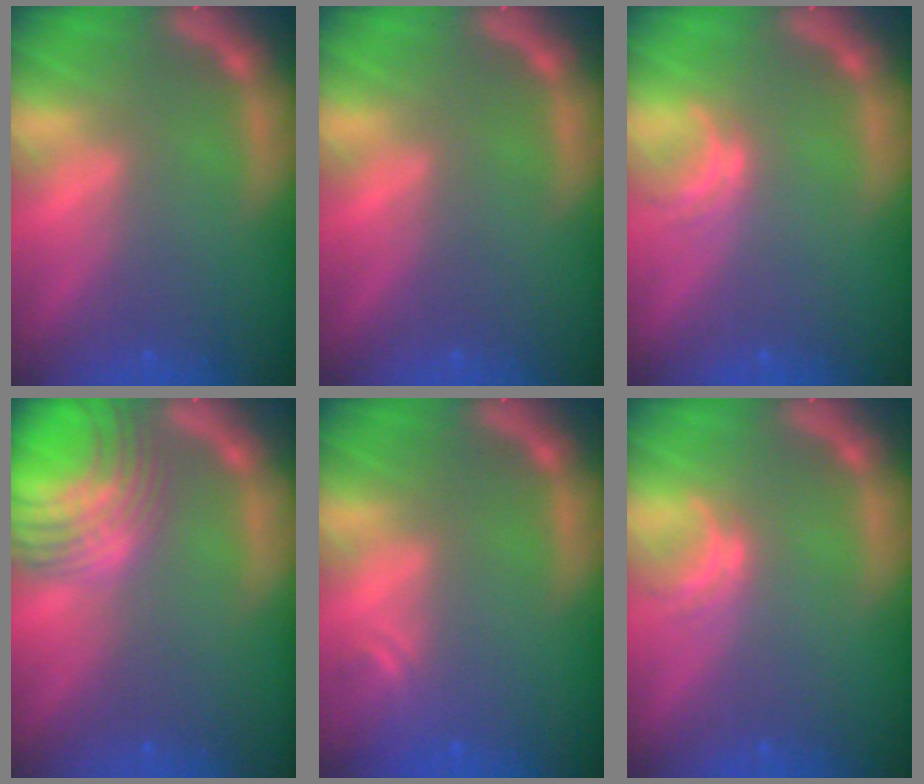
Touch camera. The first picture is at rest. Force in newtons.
{"total": 0.0}
{"total": 1.5}
{"total": 10.1}
{"total": 1.9}
{"total": 1.5}